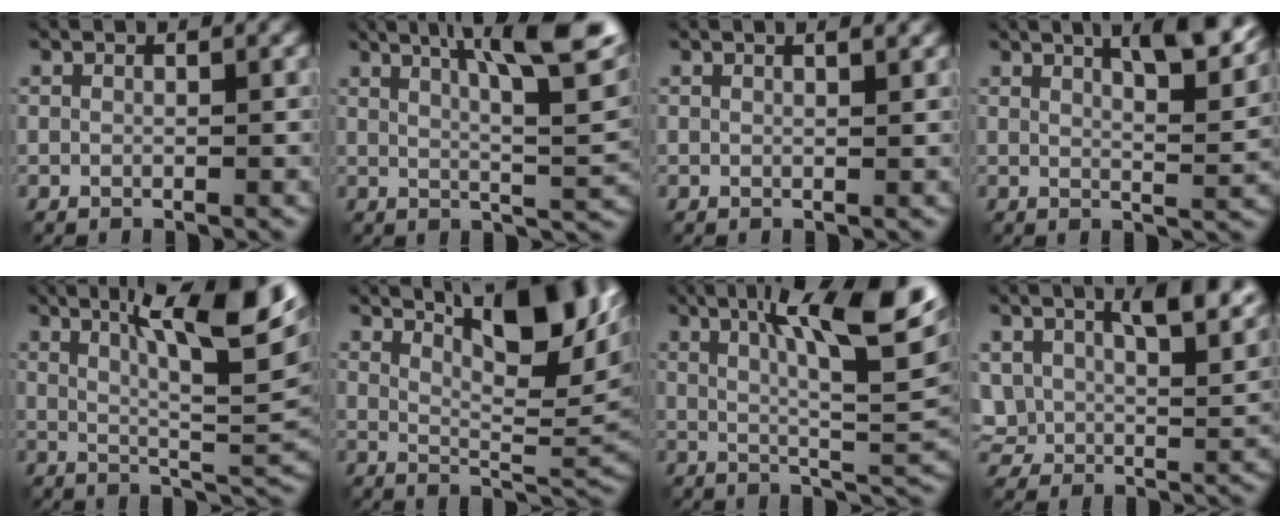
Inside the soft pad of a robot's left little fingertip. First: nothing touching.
{"total": 10.8, "force": [4.9, 2.1, 9.4], "torque": [-0.122, 0.020, 0.072]}
{"total": 1.4, "force": [1.0, 0.4, 1.0], "torque": [-0.011, 0.001, 0.006]}
{"total": 6.5, "force": [3.9, 1.6, 4.9], "torque": [-0.057, 0.012, 0.049]}
{"total": 11.3, "force": [4.8, 2.5, 9.9], "torque": [-0.145, 0.015, 0.077]}
{"total": 12.4, "force": [6.2, 3.6, 10.1], "torque": [-0.140, 0.020, 0.092]}
{"total": 12.7, "force": [4.9, 2.8, 11.4], "torque": [-0.161, 0.015, 0.074]}
{"total": 9.1, "force": [4.6, 5.1, 6.0], "torque": [-0.108, 0.003, 0.081]}